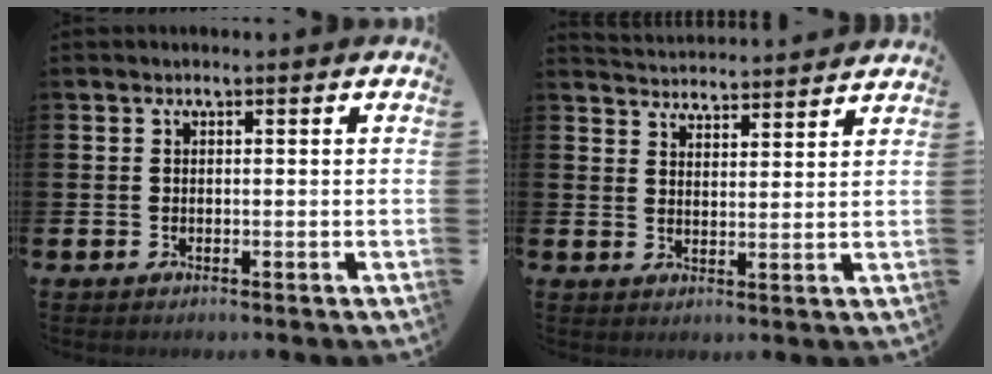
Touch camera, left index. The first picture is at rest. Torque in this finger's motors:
{"motor_torque": [0.88, -0.92, 0.05, 0.00]}